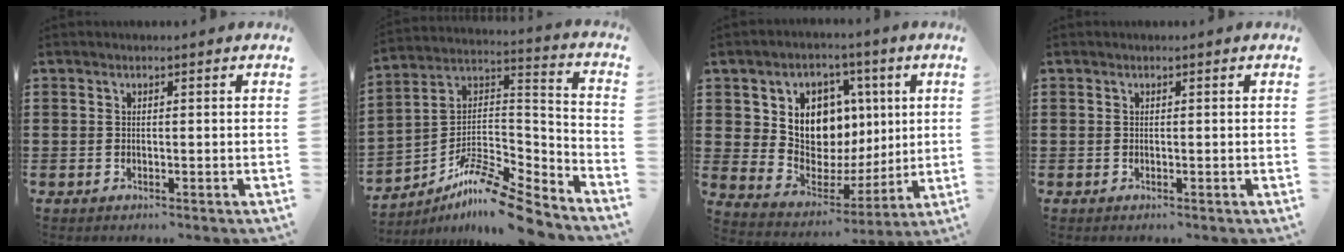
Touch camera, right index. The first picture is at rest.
{"total": 11.0, "force": [-9.2, 2.0, 5.6], "torque": [-0.103, 0.020, -0.186]}
{"total": 9.3, "force": [3.5, 7.8, 3.7], "torque": [-0.088, -0.028, 0.067]}
{"total": 0.0}